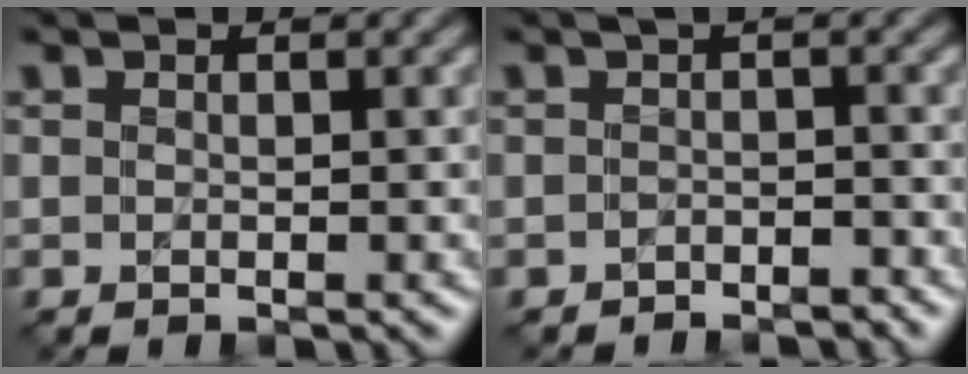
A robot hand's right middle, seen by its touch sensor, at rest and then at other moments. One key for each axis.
{"total": 1.7, "fx": -1.5, "fy": 0.4, "fz": 0.6, "tx": -0.009, "ty": -0.005, "tz": -0.025}